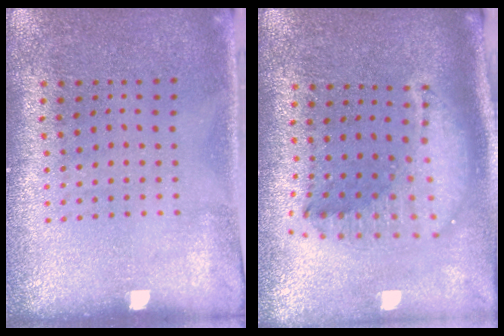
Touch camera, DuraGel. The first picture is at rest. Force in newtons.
{"total": 1.9, "press": 1.5, "slide": 1.1}